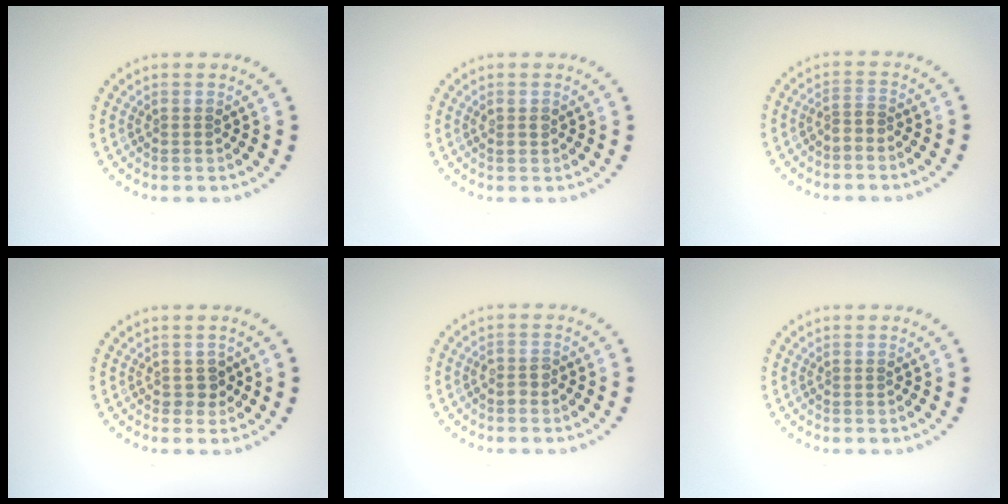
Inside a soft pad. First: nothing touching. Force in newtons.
{"total": 0.9, "press": 0.9, "slide": 0.2}
{"total": 1.0, "press": 0.5, "slide": 0.8}
{"total": 1.1, "press": 1.0, "slide": 0.5}
{"total": 0.9, "press": 0.7, "slide": 0.5}
{"total": 0.0}